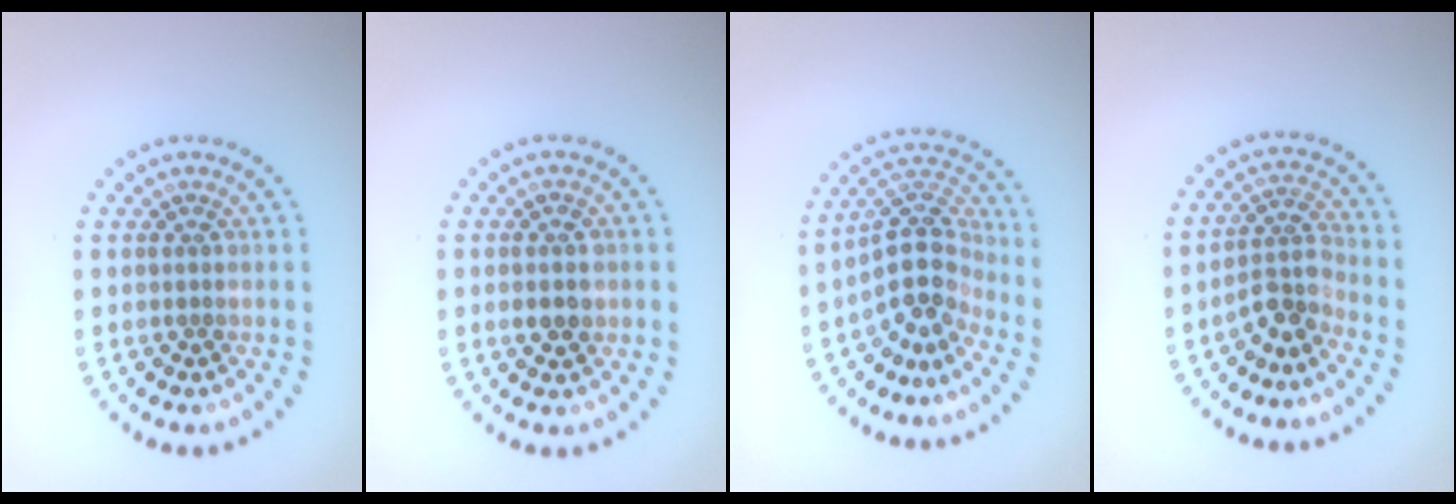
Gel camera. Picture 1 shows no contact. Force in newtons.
{"total": 2.7, "press": 2.7, "slide": 0.2}
{"total": 4.5, "press": 3.8, "slide": 2.4}
{"total": 3.1, "press": 2.2, "slide": 2.2}